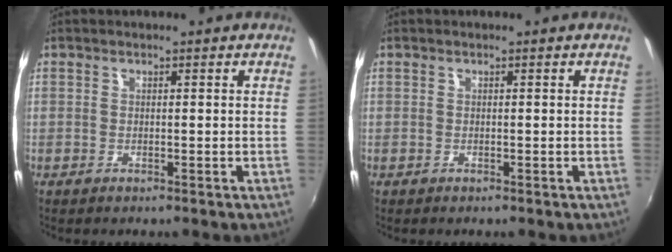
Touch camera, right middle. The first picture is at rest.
{"total": 0.0}